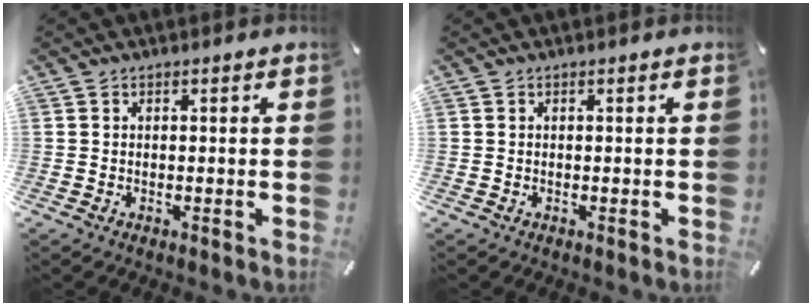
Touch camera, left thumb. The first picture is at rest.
{"total": 0.0}